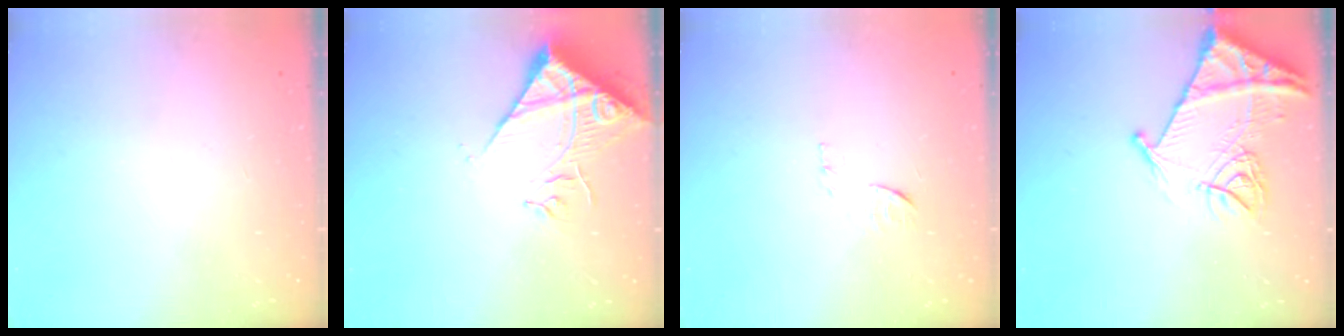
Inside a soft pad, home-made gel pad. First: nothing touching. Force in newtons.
{"total": 11.7, "press": 11.6, "slide": 1.5}
{"total": 6.9, "press": 6.9, "slide": 0.7}
{"total": 13.6, "press": 13.6, "slide": 1.5}